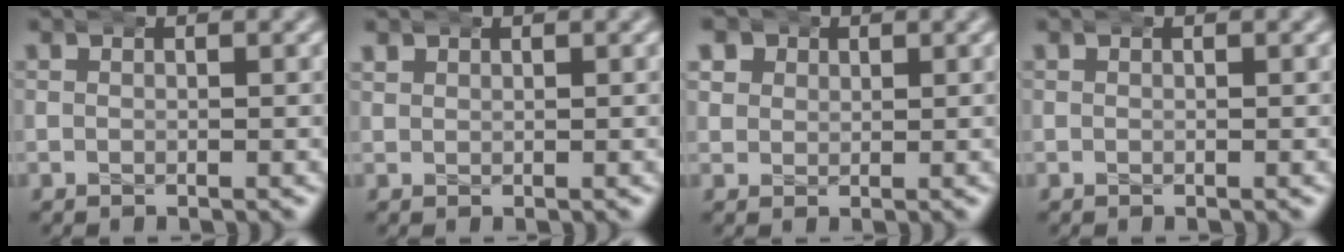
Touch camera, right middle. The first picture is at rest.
{"total": 1.0, "force": [0.9, 0.3, 0.0], "torque": [0.002, 0.001, 0.018]}
{"total": 3.3, "force": [1.4, 2.8, 1.0], "torque": [-0.023, -0.005, 0.025]}
{"total": 0.0}